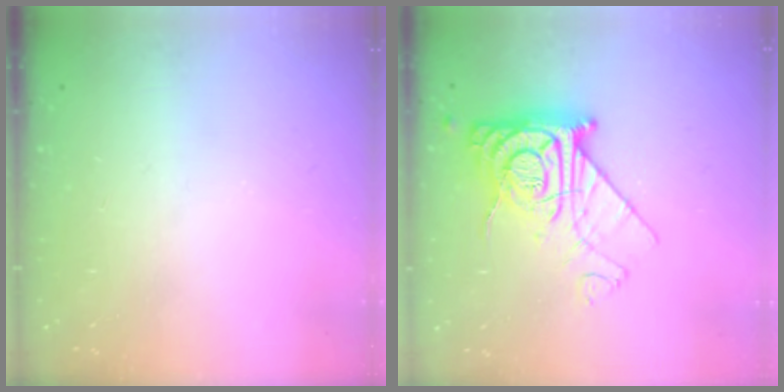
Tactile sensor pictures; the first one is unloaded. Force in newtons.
{"total": 13.8, "press": 13.7, "slide": 1.3}